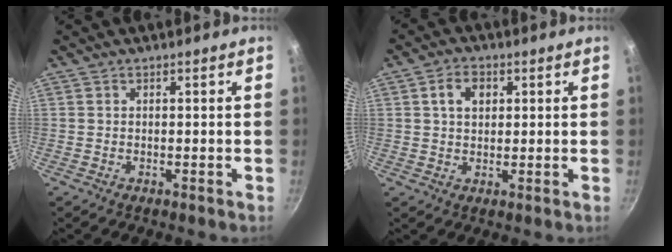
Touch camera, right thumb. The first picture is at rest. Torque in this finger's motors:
{"motor_torque": [-0.54, 0.41, 0.45, -0.28, -0.01]}